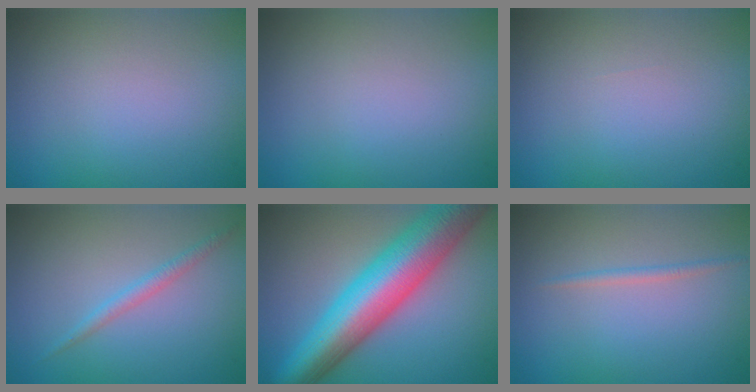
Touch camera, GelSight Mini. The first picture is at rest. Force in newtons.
{"total": 0.0}
{"total": 0.0}
{"total": 1.4, "press": 1.4, "slide": 0.1}
{"total": 11.5, "press": 11.5, "slide": 0.3}
{"total": 0.9, "press": 0.9, "slide": 0.0}